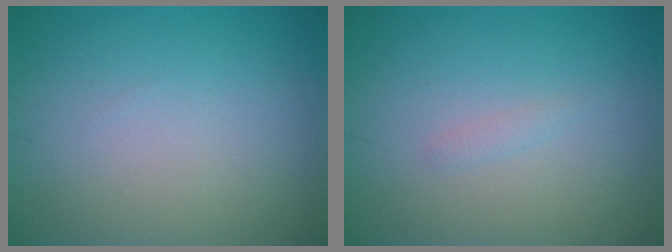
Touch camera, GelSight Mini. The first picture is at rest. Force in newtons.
{"total": 0.5, "press": 0.5, "slide": 0.0}